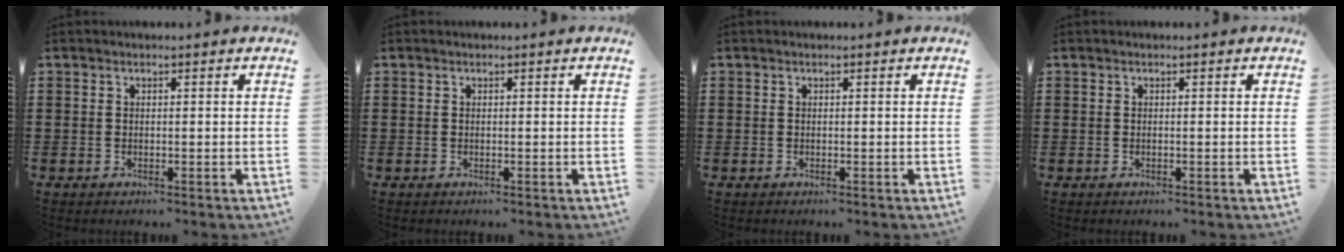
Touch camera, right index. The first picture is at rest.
{"total": 0.0}
{"total": 0.0}
{"total": 0.0}